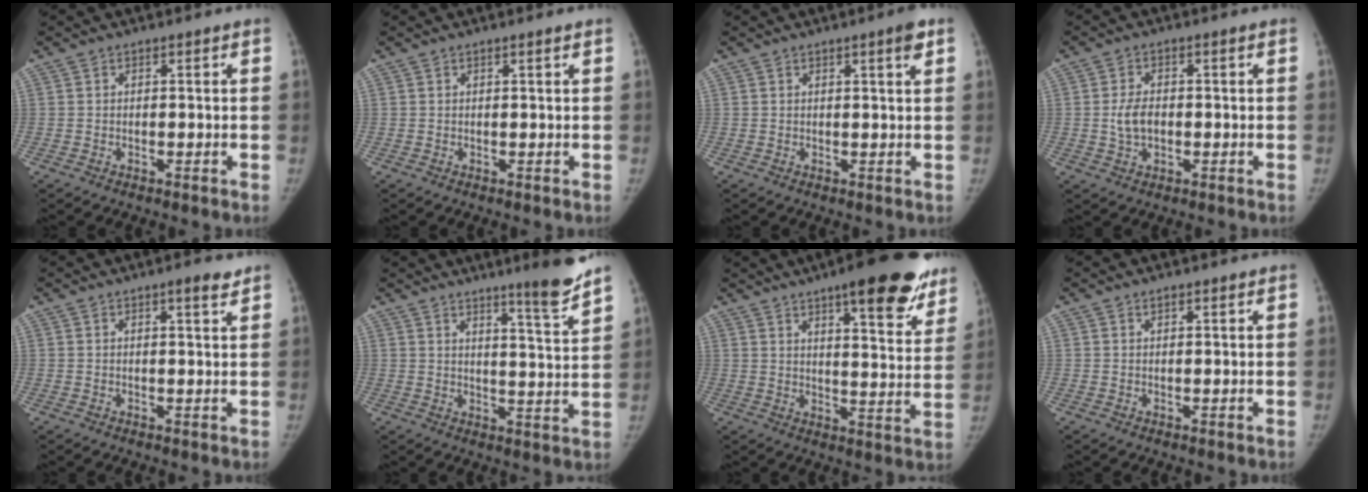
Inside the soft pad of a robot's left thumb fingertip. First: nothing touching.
{"total": 0.6, "force": [0.4, -0.1, 0.4], "torque": [-0.014, -0.003, 0.011]}
{"total": 2.5, "force": [1.4, 0.1, 2.1], "torque": [-0.032, -0.007, 0.019]}
{"total": 4.3, "force": [-0.3, 2.7, 3.4], "torque": [-0.065, 0.008, -0.004]}
{"total": 3.0, "force": [2.1, 0.5, 2.2], "torque": [-0.029, -0.013, 0.029]}
{"total": 9.1, "force": [7.1, -0.2, 5.8], "torque": [-0.075, -0.058, 0.101]}
{"total": 19.9, "force": [13.2, 5.3, 14.0], "torque": [-0.151, -0.056, 0.173]}
{"total": 1.2, "force": [1.0, 0.3, 0.6], "torque": [-0.011, -0.006, 0.016]}